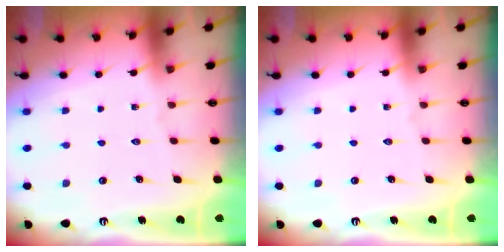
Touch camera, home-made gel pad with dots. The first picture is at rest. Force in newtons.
{"total": 0.0}